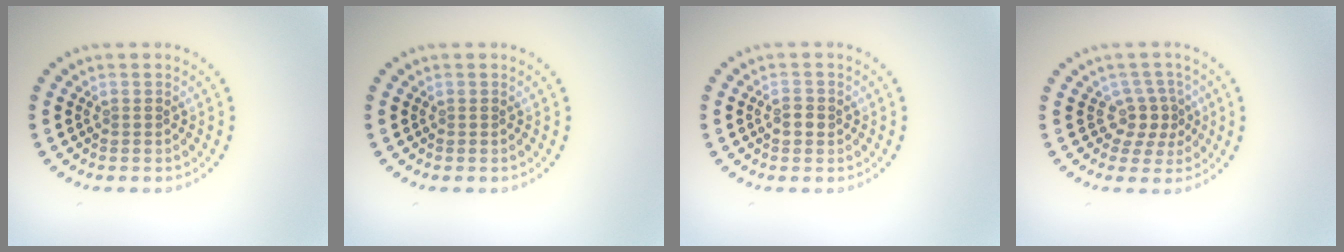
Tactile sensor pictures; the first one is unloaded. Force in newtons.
{"total": 0.0}
{"total": 1.3, "press": 1.3, "slide": 0.2}
{"total": 2.5, "press": 1.9, "slide": 1.7}